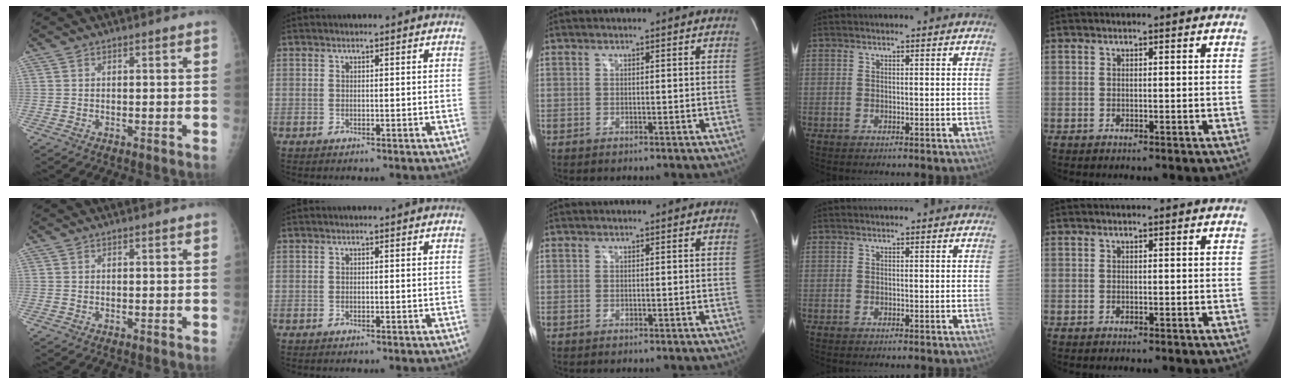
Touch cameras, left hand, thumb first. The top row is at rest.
{}